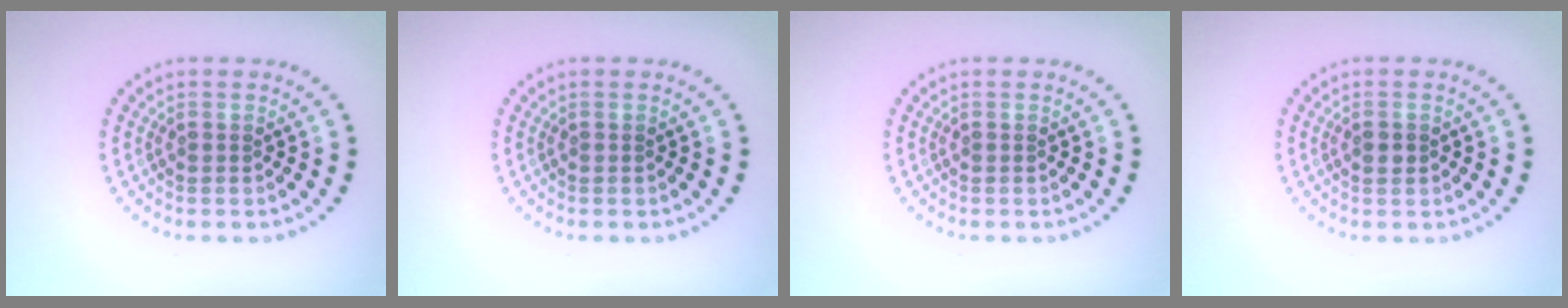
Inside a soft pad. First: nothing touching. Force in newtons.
{"total": 0.0}
{"total": 0.0}
{"total": 1.4, "press": 1.4, "slide": 0.1}